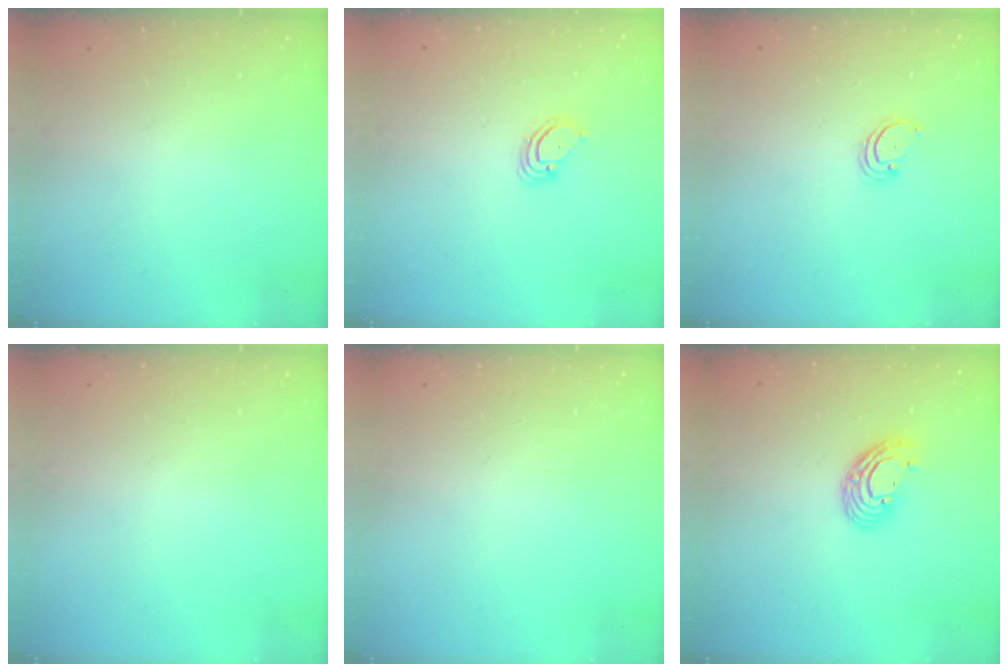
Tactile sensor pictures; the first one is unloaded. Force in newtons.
{"total": 3.8, "press": 3.8, "slide": 0.3}
{"total": 2.8, "press": 2.8, "slide": 0.3}
{"total": 0.0}
{"total": 0.0}
{"total": 9.5, "press": 9.5, "slide": 0.6}